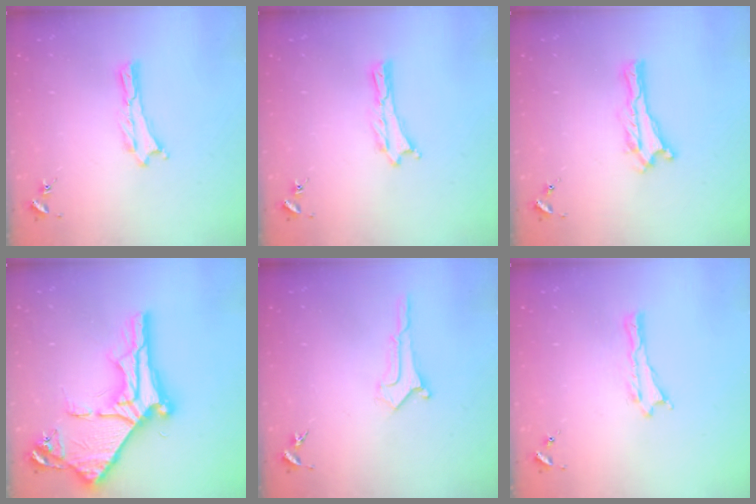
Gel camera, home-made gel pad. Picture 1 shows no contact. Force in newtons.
{"total": 0.0}
{"total": 0.0}
{"total": 10.7, "press": 10.6, "slide": 1.2}
{"total": 0.6, "press": 0.6, "slide": 0.1}
{"total": 0.0}